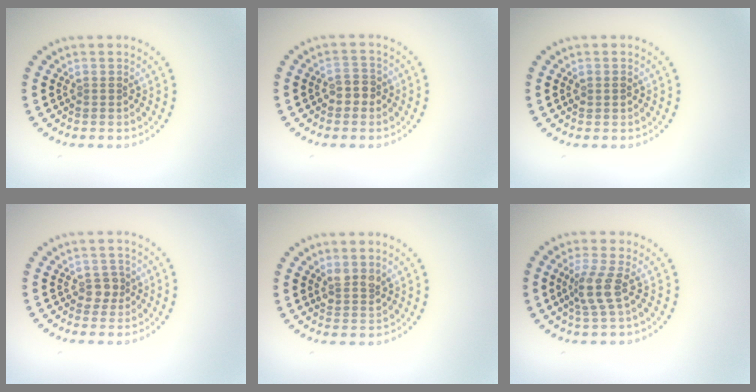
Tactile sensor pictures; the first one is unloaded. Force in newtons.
{"total": 1.9, "press": 1.8, "slide": 0.6}
{"total": 0.8, "press": 0.8, "slide": 0.1}
{"total": 1.6, "press": 1.4, "slide": 0.8}
{"total": 1.8, "press": 1.6, "slide": 0.9}
{"total": 2.7, "press": 2.0, "slide": 1.8}